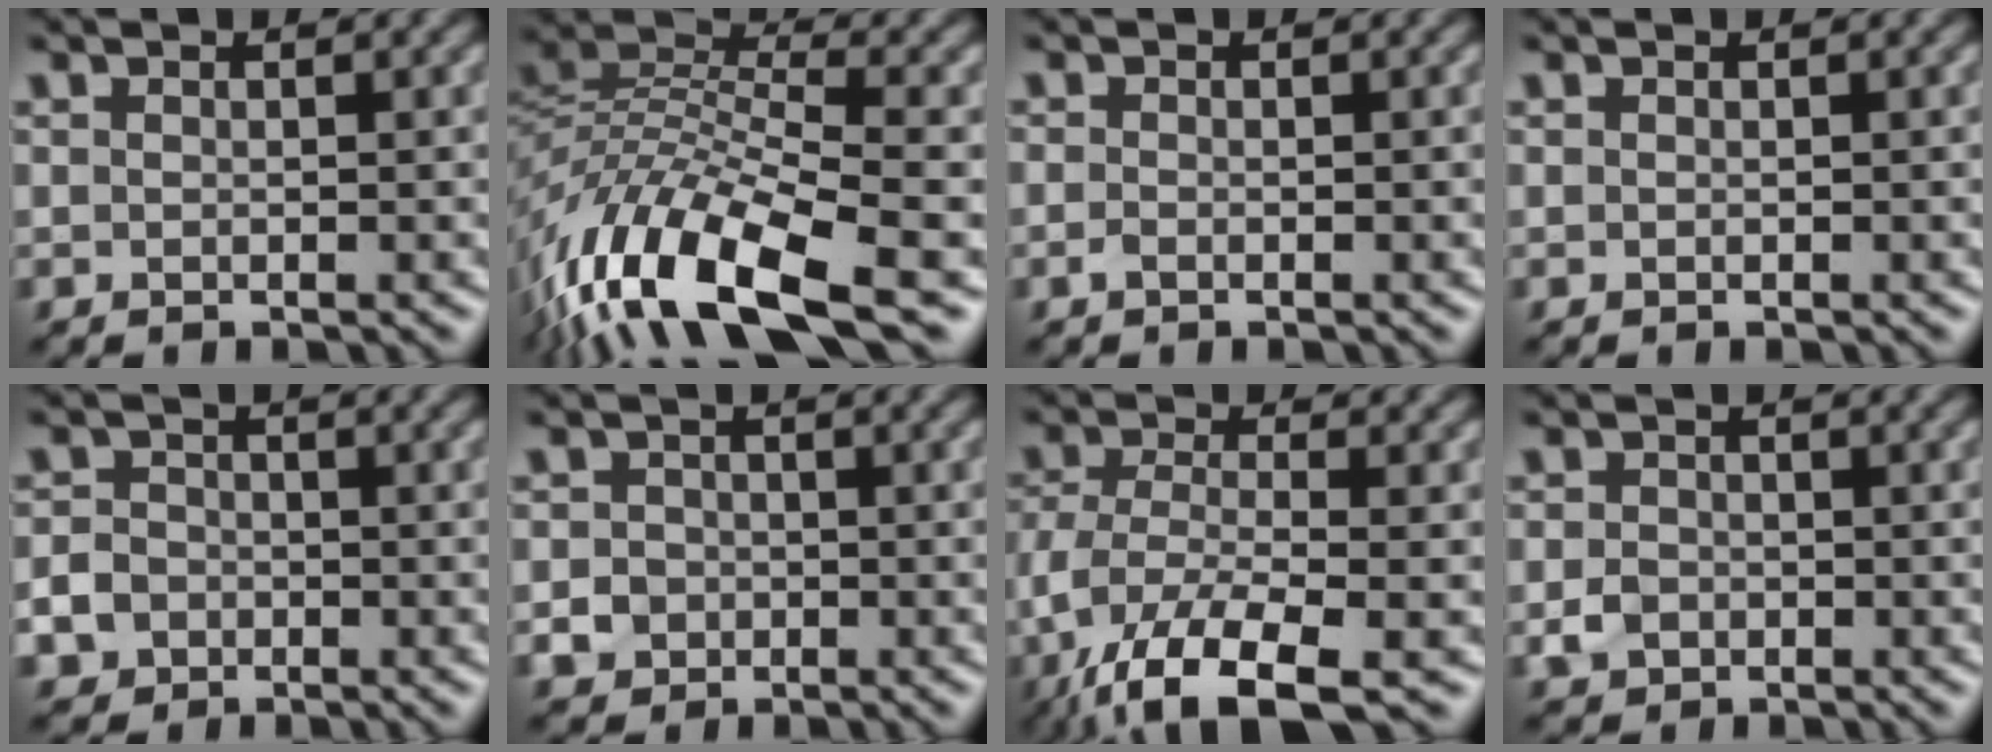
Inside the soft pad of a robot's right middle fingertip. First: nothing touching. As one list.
[{"total": 12.9, "force": [-6.8, 4.6, 9.9], "torque": [-0.192, 0.000, -0.133]}, {"total": 0.6, "force": [-0.3, 0.3, 0.4], "torque": [-0.011, -0.003, -0.008]}, {"total": 0.0}, {"total": 6.9, "force": [-3.6, 5.5, 2.1], "torque": [-0.049, -0.023, -0.081]}, {"total": 2.6, "force": [-0.9, 2.3, 0.7], "torque": [0.005, 0.000, -0.019]}, {"total": 8.6, "force": [-4.4, 3.1, 6.7], "torque": [-0.140, -0.020, -0.086]}, {"total": 1.8, "force": [-0.6, 1.5, 0.7], "torque": [-0.009, -0.002, -0.015]}]